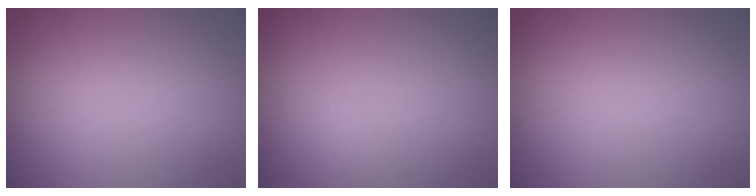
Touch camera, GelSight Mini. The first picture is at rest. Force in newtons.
{"total": 1.0, "press": 1.0, "slide": 0.1}
{"total": 0.0}